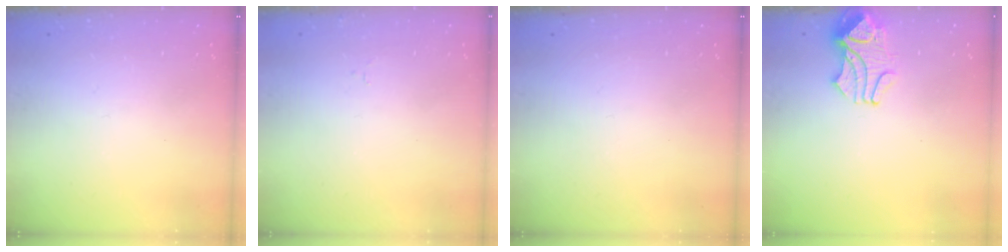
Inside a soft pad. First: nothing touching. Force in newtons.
{"total": 1.1, "press": 1.1, "slide": 0.2}
{"total": 0.0}
{"total": 2.3, "press": 2.3, "slide": 0.5}